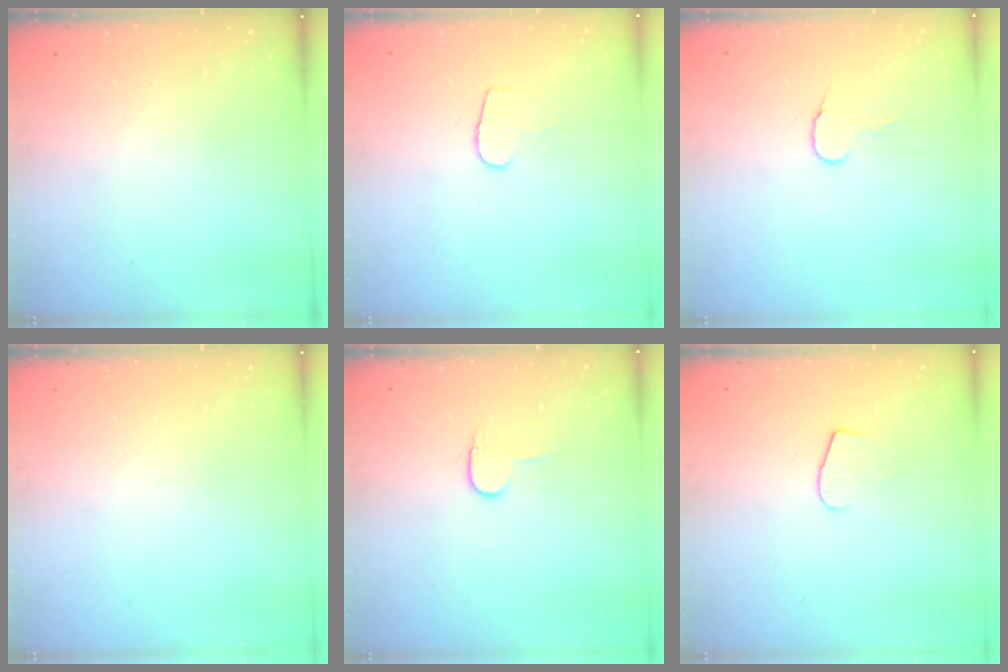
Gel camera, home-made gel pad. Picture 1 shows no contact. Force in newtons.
{"total": 5.4, "press": 5.4, "slide": 0.6}
{"total": 6.1, "press": 6.1, "slide": 0.5}
{"total": 0.0}
{"total": 4.5, "press": 4.5, "slide": 0.4}
{"total": 5.5, "press": 5.5, "slide": 0.5}